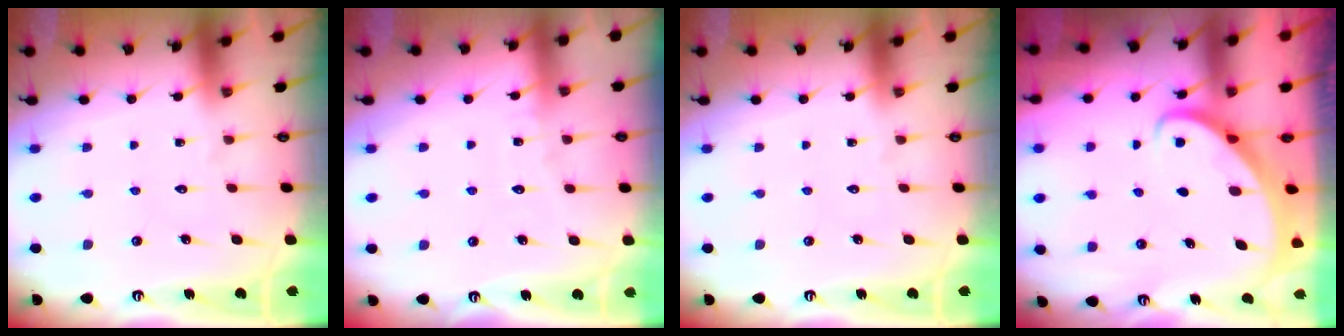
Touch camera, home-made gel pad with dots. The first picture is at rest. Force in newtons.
{"total": 3.1, "press": 3.1, "slide": 0.3}
{"total": 0.0}
{"total": 2.2, "press": 2.2, "slide": 0.3}